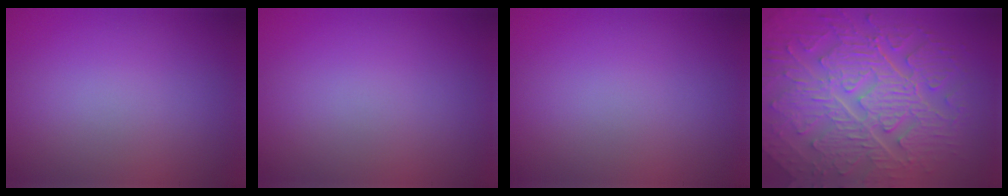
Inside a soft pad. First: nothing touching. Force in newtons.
{"total": 0.0}
{"total": 0.0}
{"total": 10.3, "press": 7.0, "slide": 7.6}